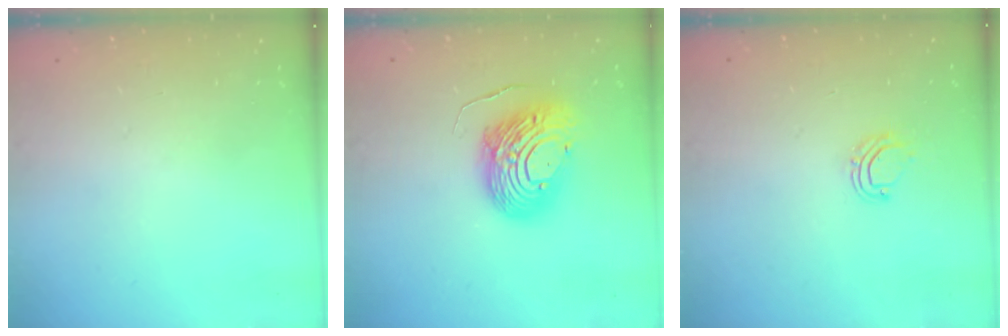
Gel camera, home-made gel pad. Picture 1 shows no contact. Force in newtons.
{"total": 13.8, "press": 13.7, "slide": 1.3}
{"total": 6.4, "press": 6.4, "slide": 0.4}